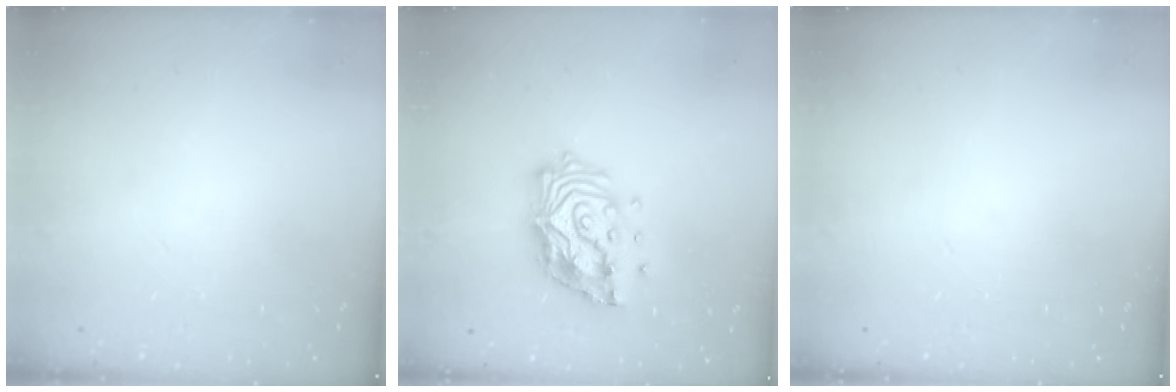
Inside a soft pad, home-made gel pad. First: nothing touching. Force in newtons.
{"total": 15.4, "press": 15.3, "slide": 2.1}
{"total": 0.0}